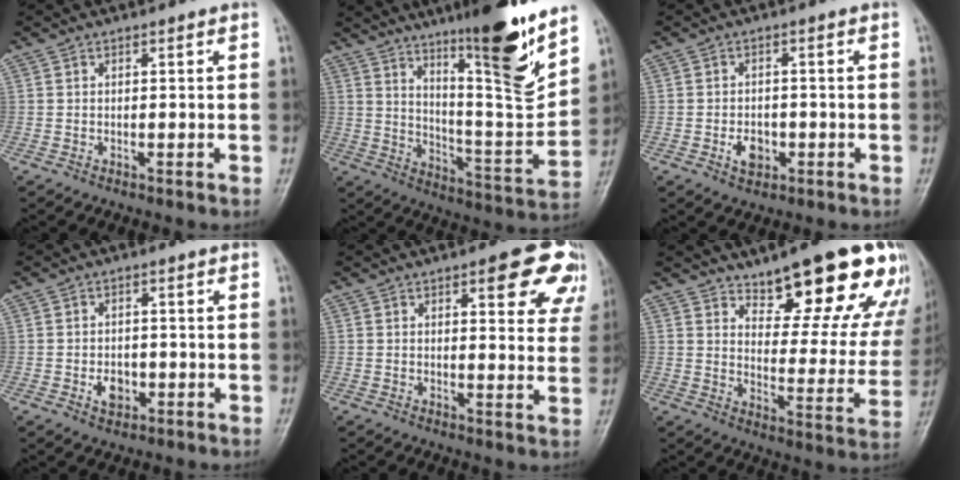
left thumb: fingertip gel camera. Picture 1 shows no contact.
{"total": 18.5, "force": [12.4, 2.4, 13.6], "torque": [-0.181, -0.087, 0.205]}
{"total": 4.0, "force": [-1.3, 2.9, 2.4], "torque": [-0.029, 0.004, -0.020]}
{"total": 3.6, "force": [-1.1, 2.7, 2.2], "torque": [-0.025, 0.003, -0.014]}
{"total": 12.0, "force": [6.3, 4.3, 9.2], "torque": [-0.067, -0.024, 0.067]}
{"total": 20.9, "force": [14.2, 7.2, 13.5], "torque": [-0.131, -0.076, 0.194]}